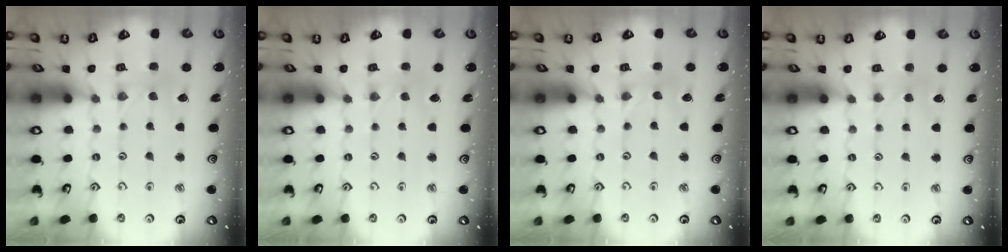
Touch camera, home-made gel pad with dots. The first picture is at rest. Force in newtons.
{"total": 0.0}
{"total": 0.0}
{"total": 2.8, "press": 2.7, "slide": 0.6}